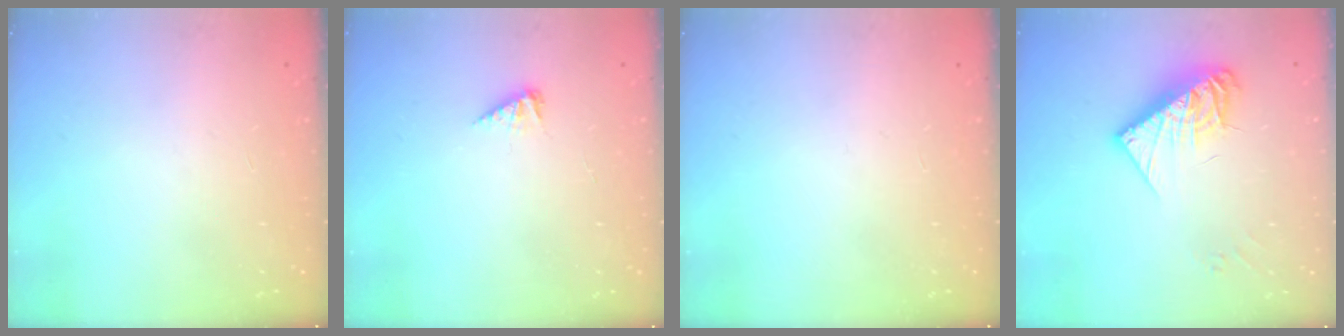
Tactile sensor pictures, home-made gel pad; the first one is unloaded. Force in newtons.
{"total": 3.4, "press": 3.4, "slide": 0.5}
{"total": 0.0}
{"total": 13.5, "press": 13.5, "slide": 1.0}